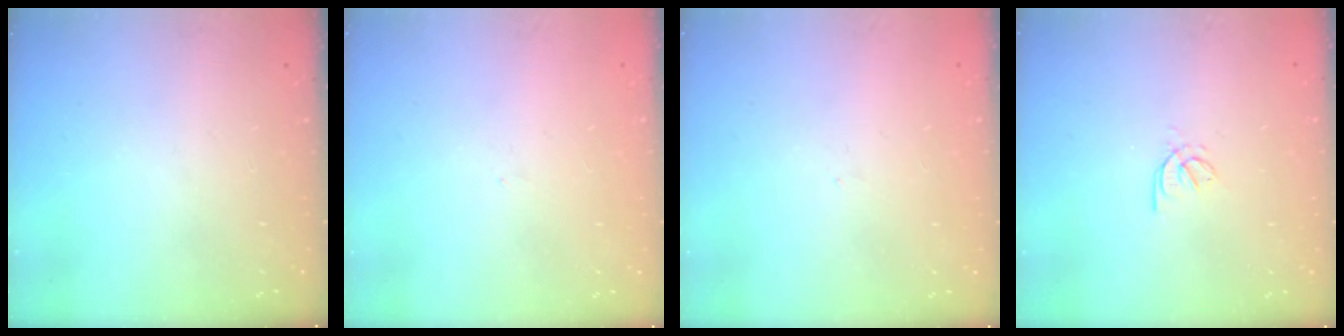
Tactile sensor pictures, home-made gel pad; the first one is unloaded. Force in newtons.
{"total": 0.0}
{"total": 0.0}
{"total": 1.7, "press": 1.6, "slide": 0.5}